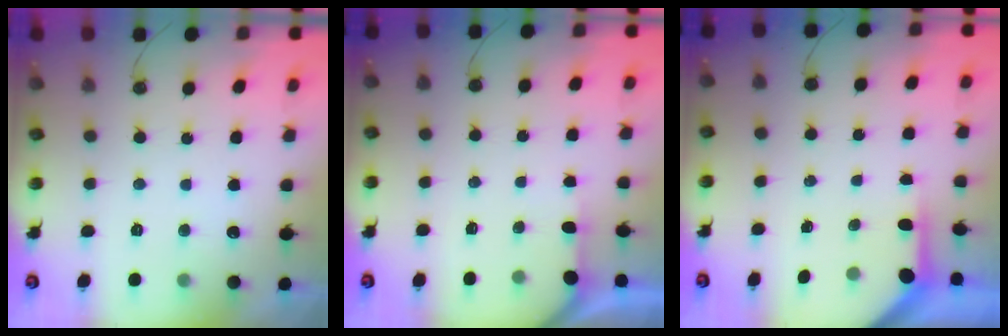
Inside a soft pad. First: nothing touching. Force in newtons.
{"total": 2.4, "press": 2.4, "slide": 0.3}
{"total": 3.5, "press": 3.4, "slide": 0.3}